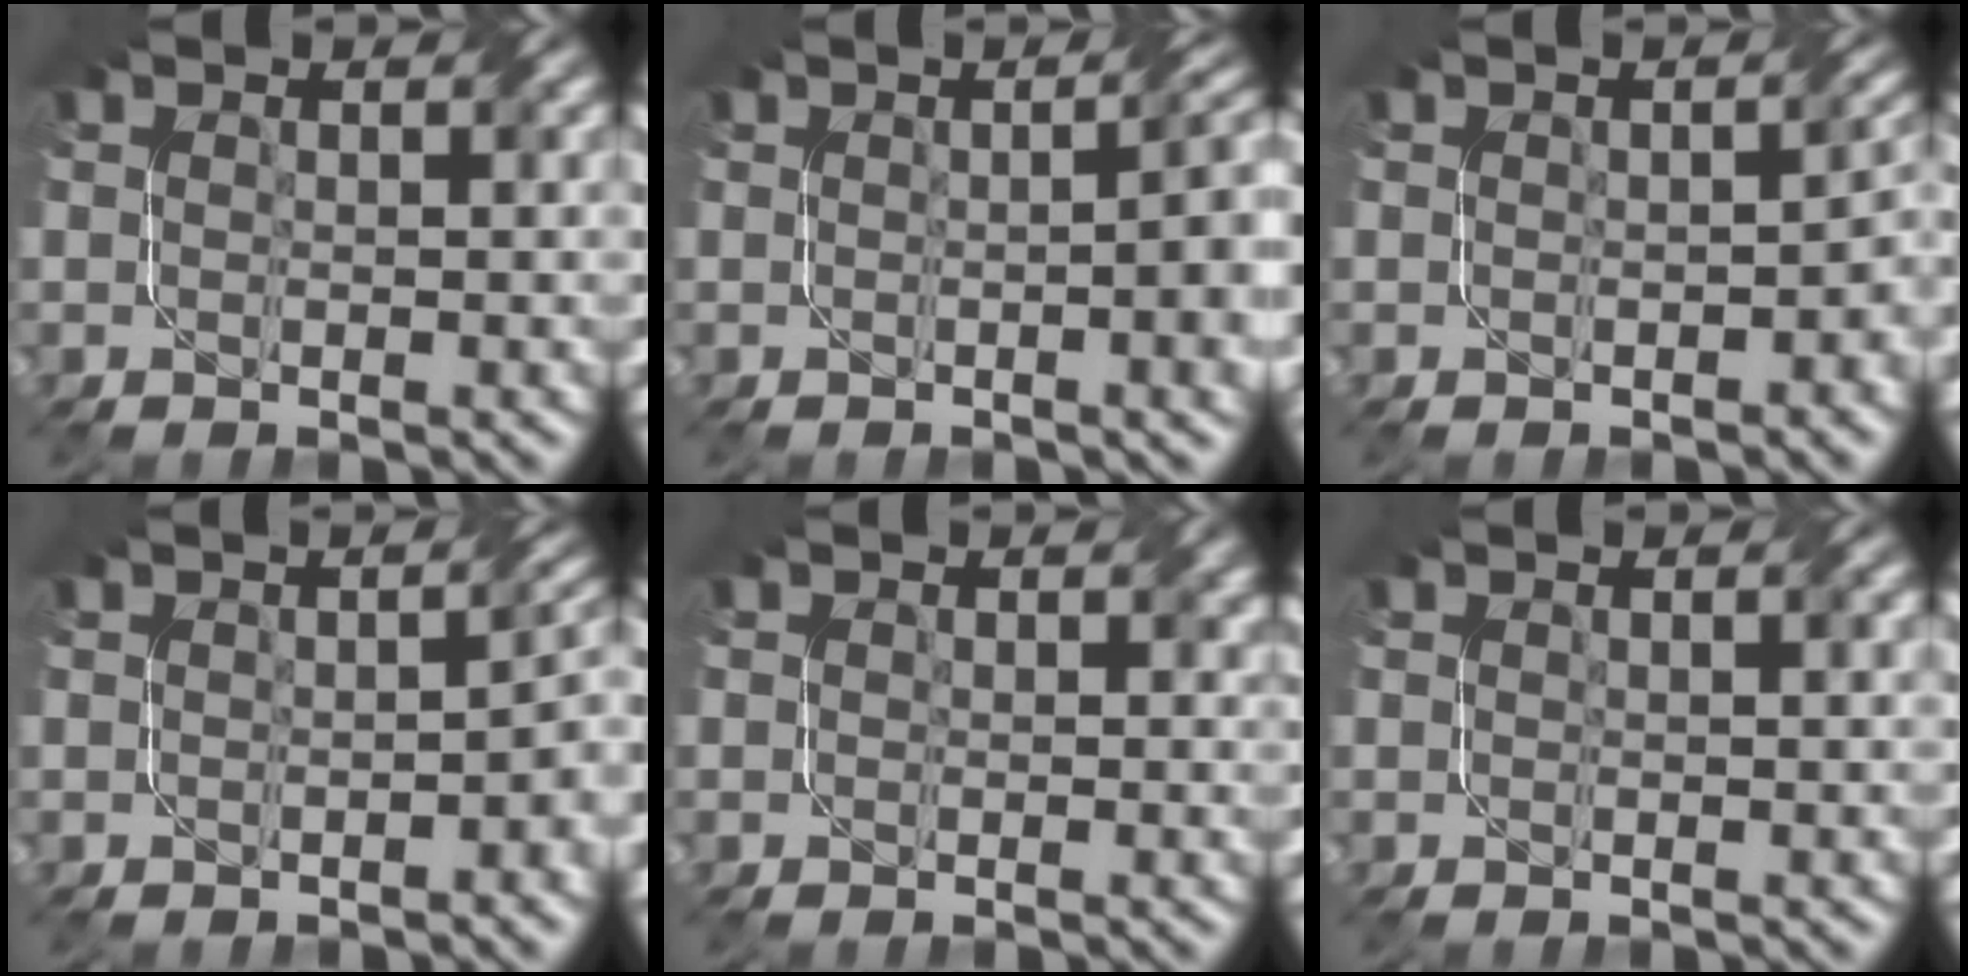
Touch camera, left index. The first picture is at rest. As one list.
[{"total": 6.8, "force": [-0.2, 2.5, 6.4], "torque": [-0.042, 0.012, -0.004]}, {"total": 2.2, "force": [-0.4, 1.1, 1.9], "torque": [-0.021, -0.001, -0.004]}, {"total": 2.3, "force": [-0.6, 0.6, 2.1], "torque": [-0.029, 0.005, -0.006]}, {"total": 1.1, "force": [0.5, 0.9, 0.4], "torque": [-0.002, -0.004, 0.003]}, {"total": 0.7, "force": [0.4, 0.1, 0.6], "torque": [-0.009, 0.002, 0.008]}]